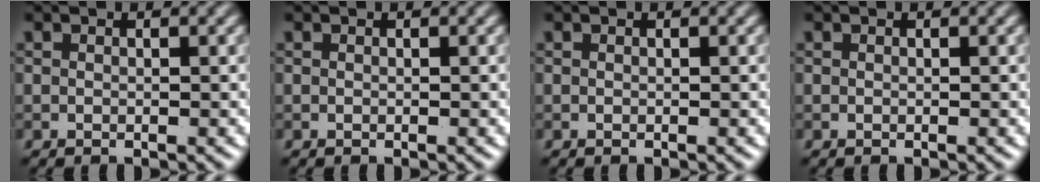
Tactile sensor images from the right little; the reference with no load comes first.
{"total": 0.0}
{"total": 0.0}
{"total": 0.0}